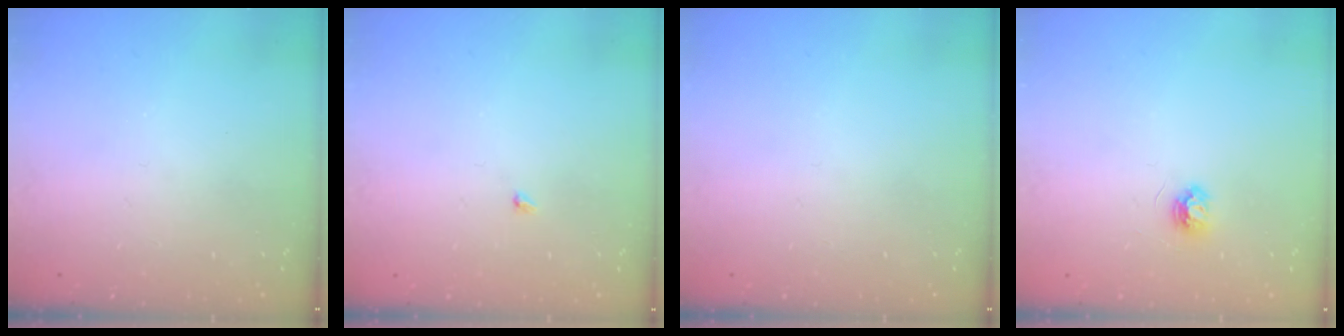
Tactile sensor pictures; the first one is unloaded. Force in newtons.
{"total": 1.9, "press": 1.9, "slide": 0.3}
{"total": 0.0}
{"total": 3.7, "press": 3.7, "slide": 0.5}